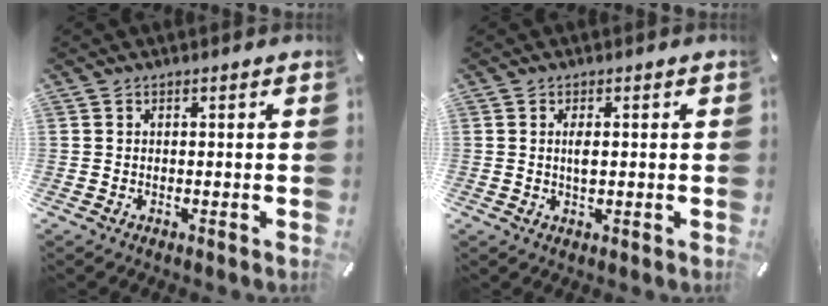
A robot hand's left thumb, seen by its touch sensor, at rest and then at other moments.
{"total": 2.7, "force": [0.3, 0.8, 2.5], "torque": [-0.058, -0.003, 0.001]}